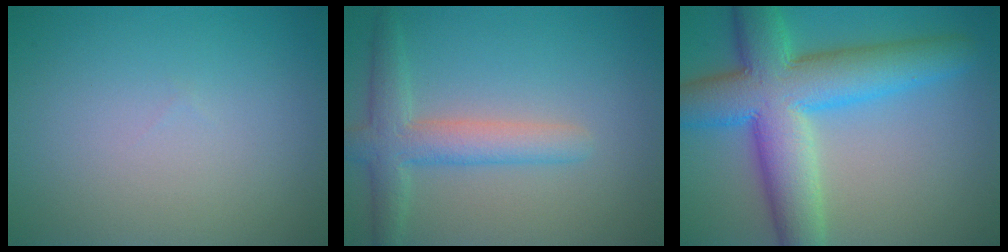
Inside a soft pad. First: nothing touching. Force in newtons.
{"total": 4.1, "press": 4.1, "slide": 0.3}
{"total": 10.8, "press": 10.8, "slide": 0.3}